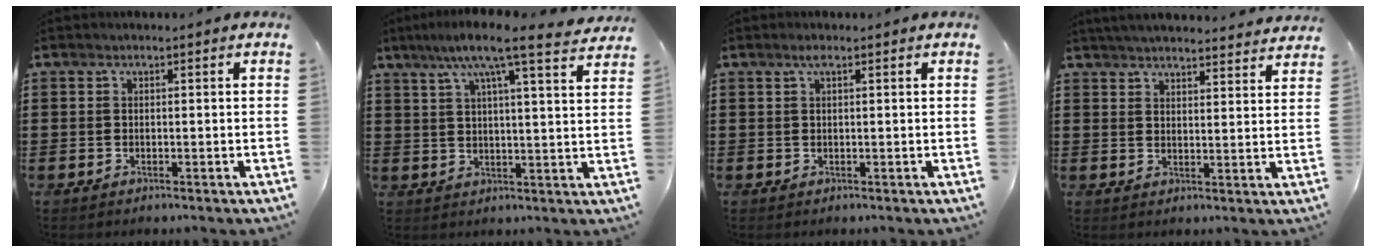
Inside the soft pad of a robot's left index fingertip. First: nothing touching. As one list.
[{"total": 8.7, "force": [6.6, 0.0, 5.6], "torque": [-0.124, -0.027, 0.108]}, {"total": 1.3, "force": [0.5, 0.2, 1.2], "torque": [-0.025, 0.004, 0.008]}, {"total": 4.0, "force": [3.9, -0.3, 0.6], "torque": [-0.025, -0.020, 0.071]}]